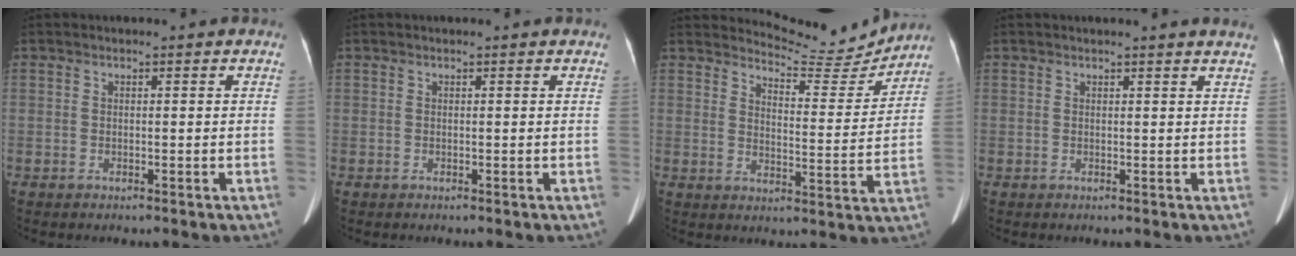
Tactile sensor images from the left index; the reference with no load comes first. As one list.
[{"total": 1.6, "force": [1.4, 0.0, 0.6], "torque": [-0.004, 0.001, 0.013]}, {"total": 9.7, "force": [9.7, 0.6, 0.2], "torque": [-0.006, -0.043, 0.128]}, {"total": 5.6, "force": [5.3, -0.5, 1.9], "torque": [-0.018, -0.012, 0.038]}]